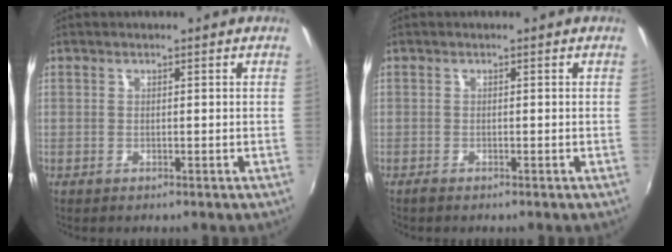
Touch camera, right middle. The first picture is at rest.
{"total": 0.5, "force": [-0.5, 0.1, 0.1], "torque": [-0.002, -0.004, -0.013]}